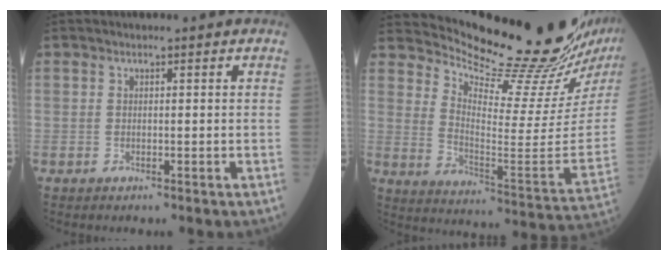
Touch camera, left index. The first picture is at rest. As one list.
[{"total": 21.3, "force": [19.7, -0.4, 8.2], "torque": [-0.144, -0.114, 0.275]}]